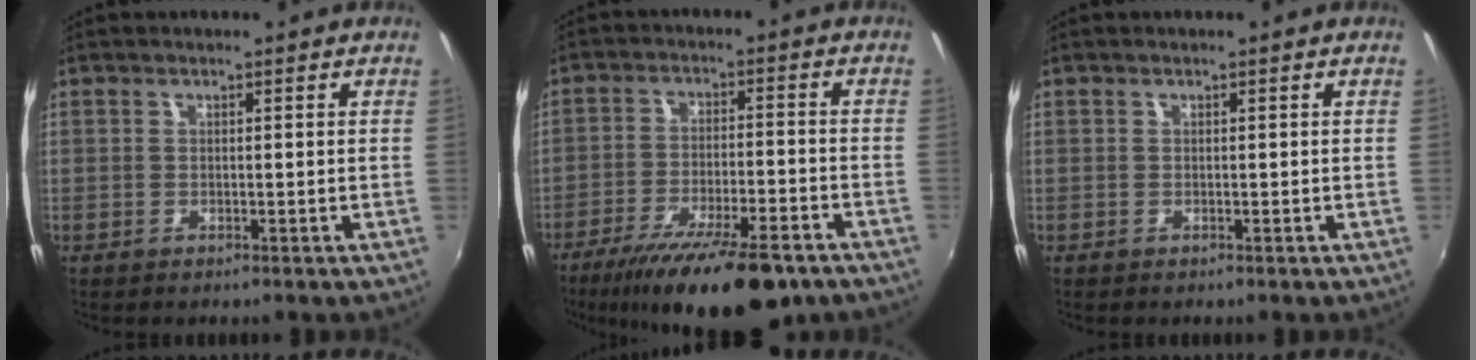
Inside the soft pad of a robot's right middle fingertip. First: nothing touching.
{"total": 18.4, "force": [-13.3, 4.6, 11.8], "torque": [-0.214, -0.038, -0.205]}
{"total": 0.0}